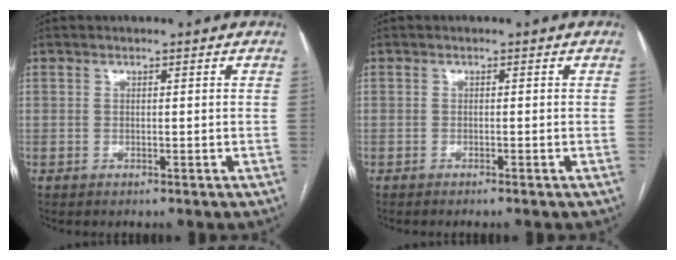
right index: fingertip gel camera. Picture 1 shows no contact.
{"total": 1.1, "force": [-0.9, -0.3, 0.6], "torque": [-0.008, 0.004, -0.015]}